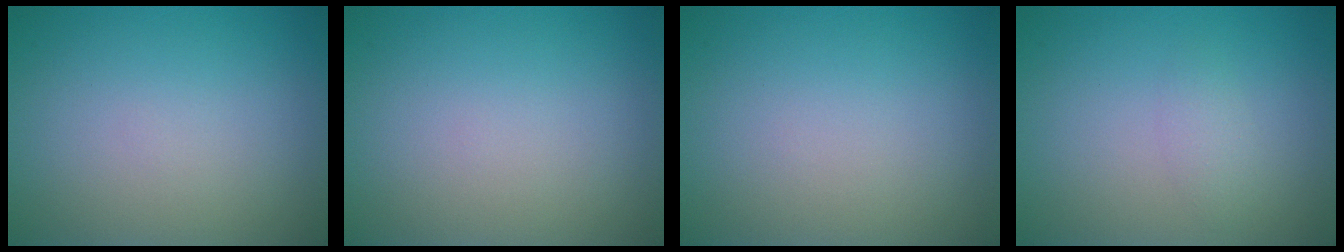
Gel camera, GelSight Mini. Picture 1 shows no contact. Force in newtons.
{"total": 0.0}
{"total": 0.0}
{"total": 1.1, "press": 1.1, "slide": 0.1}